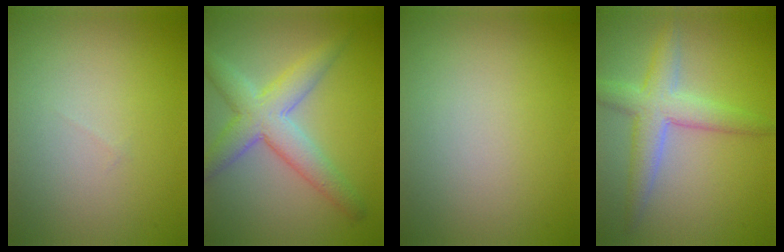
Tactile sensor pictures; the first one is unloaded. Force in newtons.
{"total": 5.4, "press": 5.4, "slide": 0.3}
{"total": 0.0}
{"total": 4.4, "press": 4.4, "slide": 0.3}